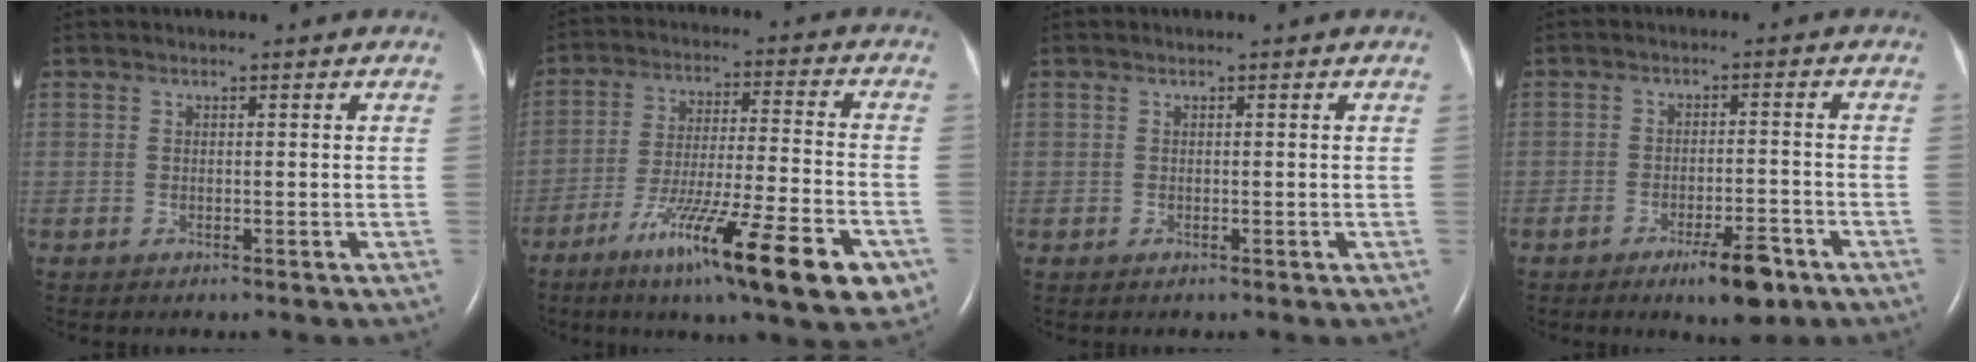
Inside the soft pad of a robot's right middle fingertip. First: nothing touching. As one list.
[{"total": 20.0, "force": [-10.8, 2.0, 16.8], "torque": [-0.222, -0.032, -0.170]}, {"total": 0.0}, {"total": 6.3, "force": [-4.0, 1.5, 4.7], "torque": [-0.074, -0.004, -0.057]}]